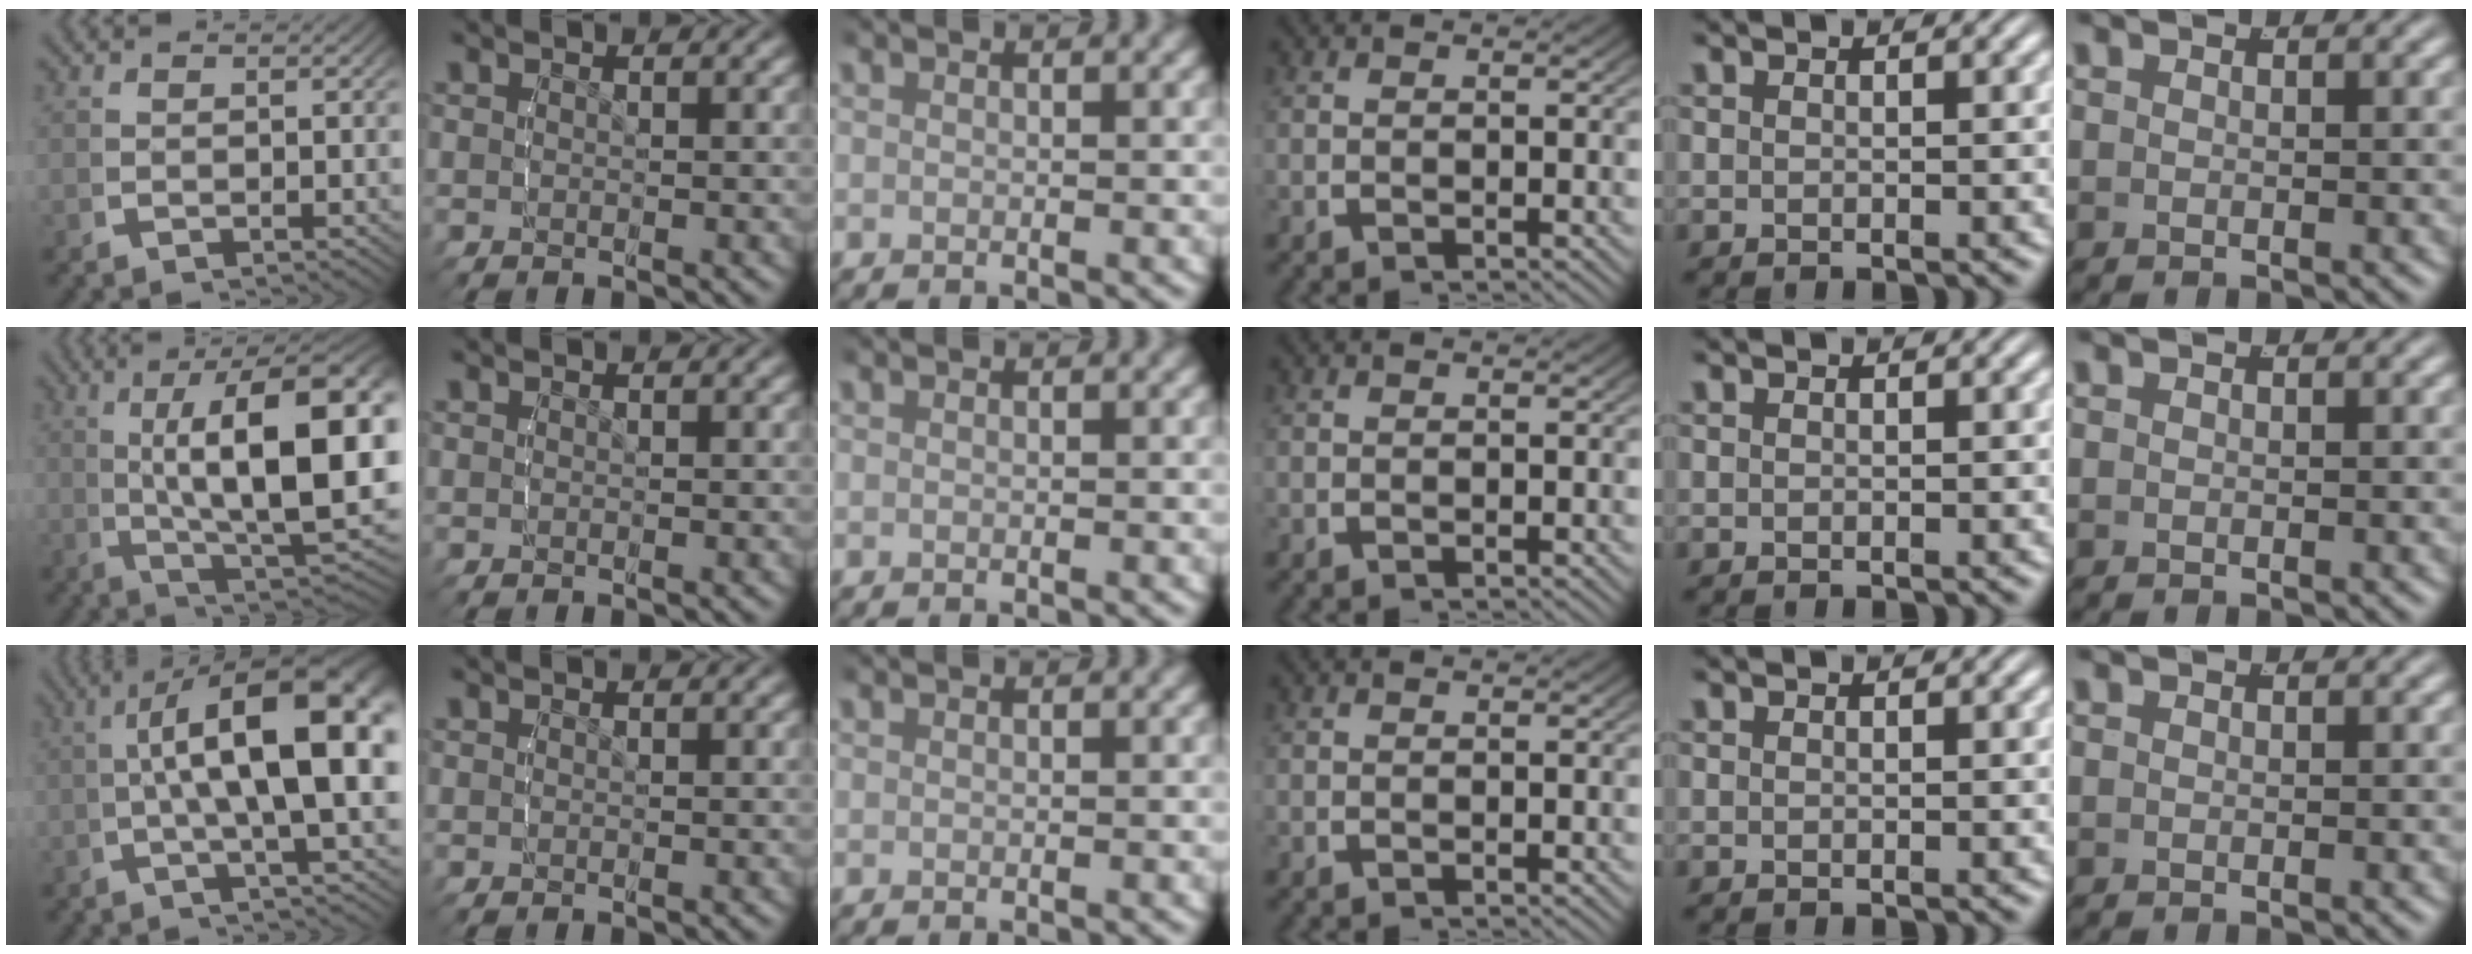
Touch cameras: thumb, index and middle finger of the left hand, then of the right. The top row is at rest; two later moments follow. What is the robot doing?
{"motion": "lift_and_place", "object": "cubes"}